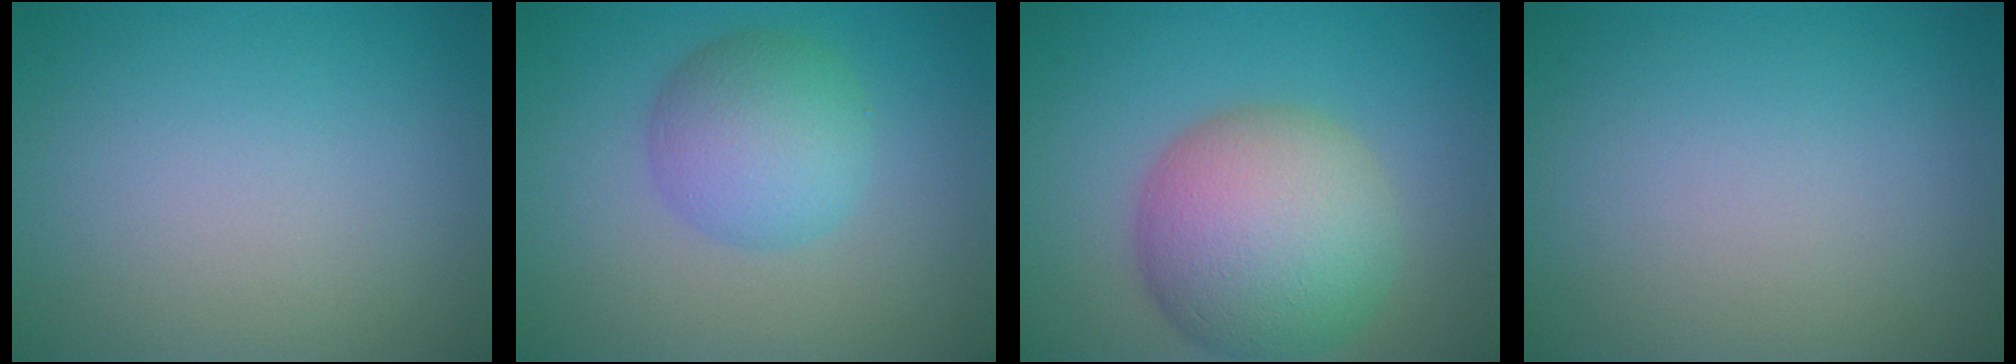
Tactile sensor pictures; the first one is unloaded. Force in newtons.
{"total": 4.9, "press": 4.8, "slide": 0.0}
{"total": 9.4, "press": 9.4, "slide": 0.3}
{"total": 0.0}